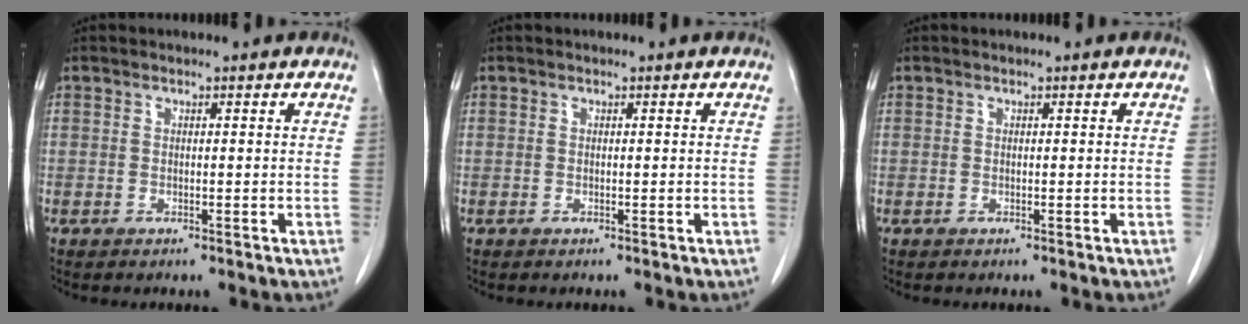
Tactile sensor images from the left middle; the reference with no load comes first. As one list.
[{"total": 0.0}, {"total": 0.0}]